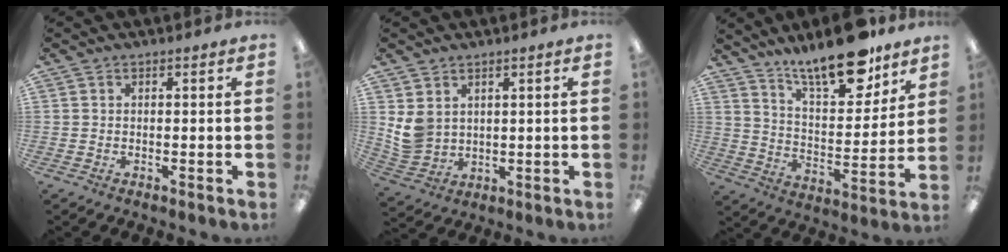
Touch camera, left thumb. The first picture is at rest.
{"total": 5.9, "force": [2.7, 4.8, 2.3], "torque": [-0.060, -0.002, 0.057]}
{"total": 18.3, "force": [14.2, 5.9, 9.9], "torque": [-0.157, -0.089, 0.240]}